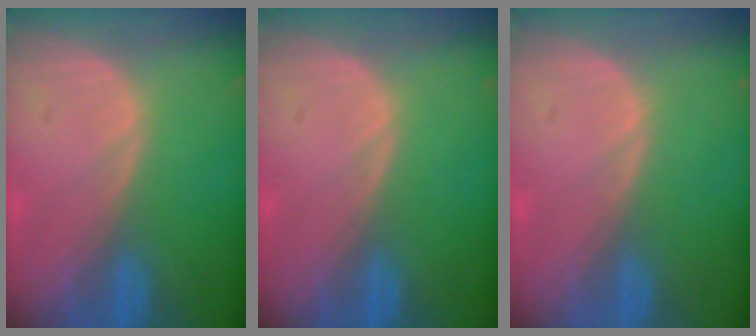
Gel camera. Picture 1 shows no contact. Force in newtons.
{"total": 0.0}
{"total": 0.0}